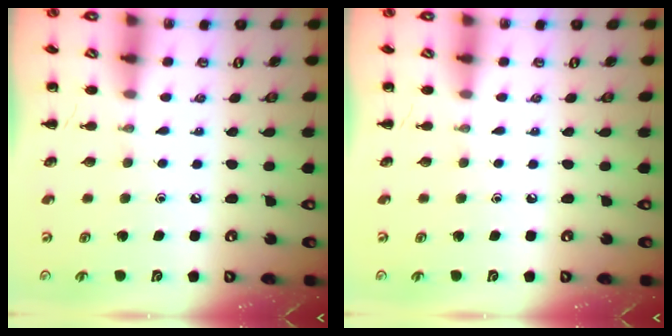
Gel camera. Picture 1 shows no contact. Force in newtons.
{"total": 0.0}